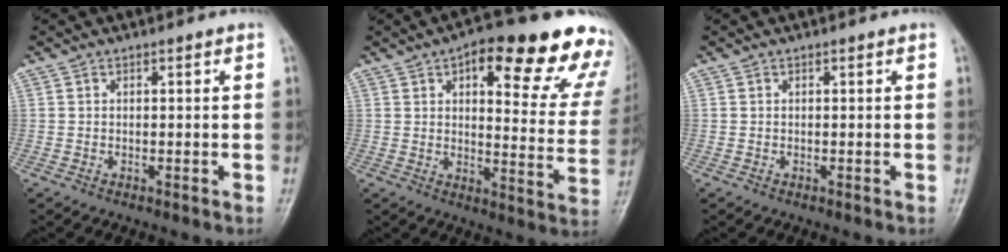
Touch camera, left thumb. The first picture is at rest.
{"total": 23.9, "force": [14.4, 8.5, 17.1], "torque": [-0.170, -0.041, 0.172]}
{"total": 0.0}